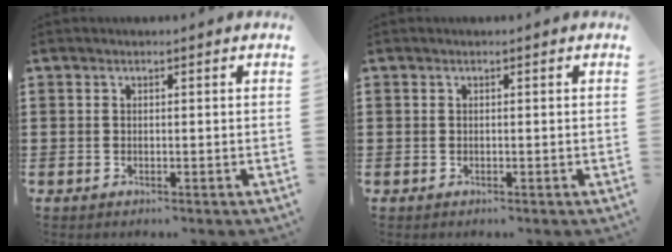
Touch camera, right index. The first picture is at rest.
{"total": 0.0}